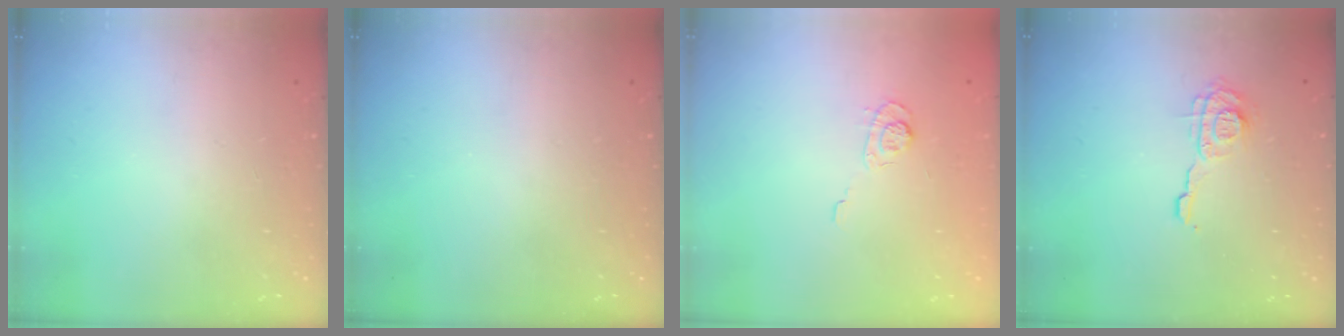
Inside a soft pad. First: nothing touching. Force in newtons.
{"total": 0.0}
{"total": 3.1, "press": 2.7, "slide": 1.6}
{"total": 9.0, "press": 9.0, "slide": 0.4}